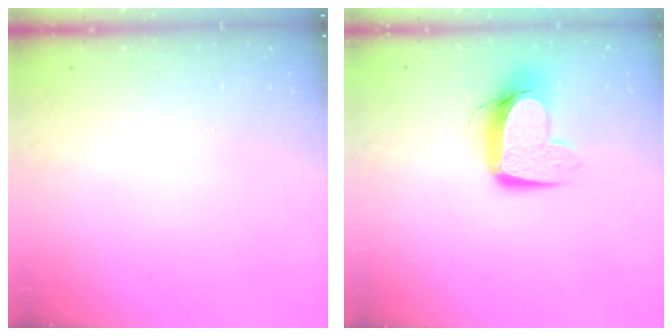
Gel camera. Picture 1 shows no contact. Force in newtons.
{"total": 10.8, "press": 10.7, "slide": 1.1}